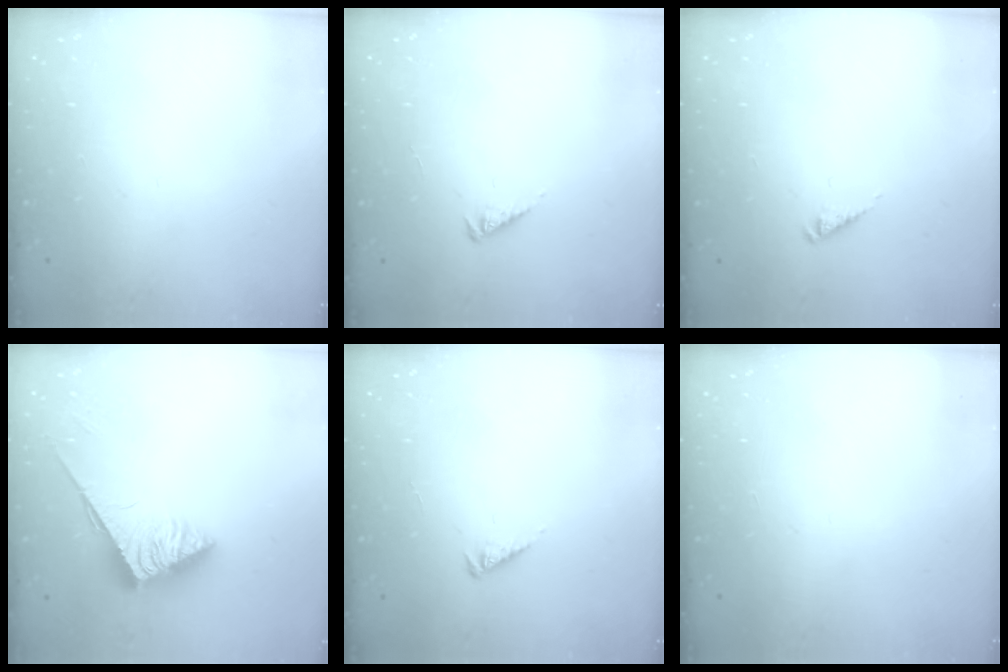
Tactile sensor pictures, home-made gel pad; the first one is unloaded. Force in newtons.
{"total": 2.3, "press": 2.3, "slide": 0.5}
{"total": 2.3, "press": 2.3, "slide": 0.4}
{"total": 3.8, "press": 3.8, "slide": 0.6}
{"total": 2.3, "press": 2.3, "slide": 0.5}
{"total": 0.0}